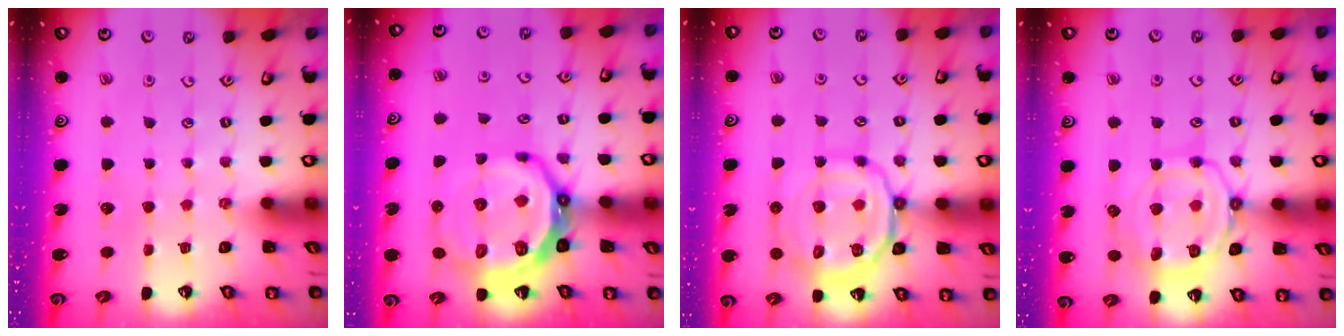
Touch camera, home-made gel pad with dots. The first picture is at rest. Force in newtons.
{"total": 17.3, "press": 16.8, "slide": 4.4}
{"total": 13.7, "press": 13.6, "slide": 1.7}
{"total": 11.3, "press": 11.2, "slide": 1.3}